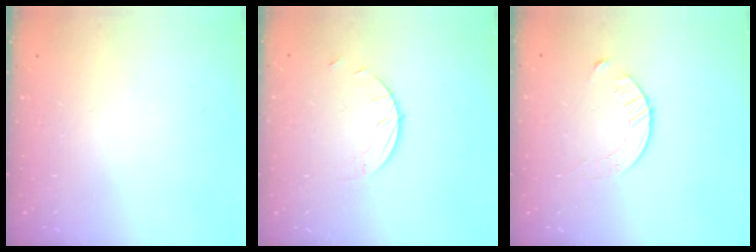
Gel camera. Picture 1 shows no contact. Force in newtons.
{"total": 2.5, "press": 2.5, "slide": 0.2}
{"total": 4.6, "press": 4.5, "slide": 0.6}